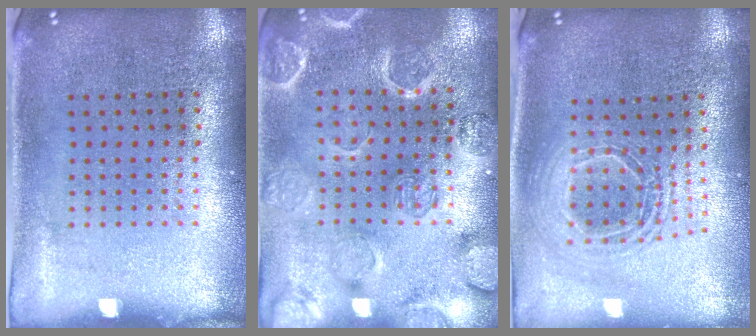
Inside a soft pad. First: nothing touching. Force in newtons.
{"total": 2.7, "press": 2.7, "slide": 0.1}
{"total": 1.9, "press": 1.5, "slide": 1.1}